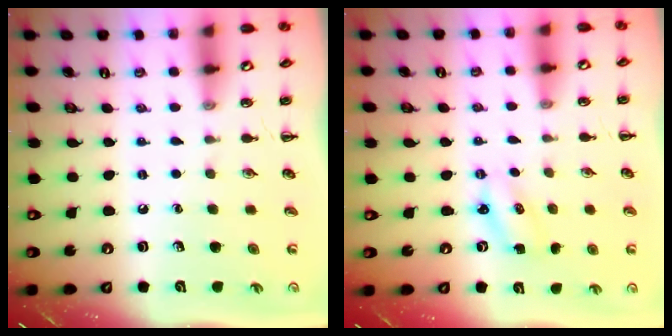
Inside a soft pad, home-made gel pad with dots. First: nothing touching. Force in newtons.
{"total": 2.4, "press": 2.3, "slide": 0.6}